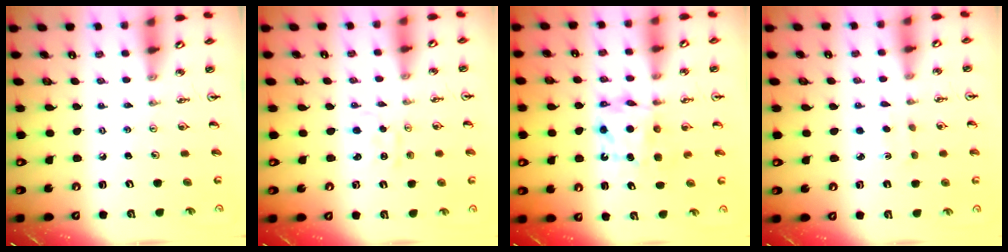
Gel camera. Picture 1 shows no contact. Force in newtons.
{"total": 1.4, "press": 1.4, "slide": 0.3}
{"total": 6.8, "press": 6.8, "slide": 0.2}
{"total": 1.8, "press": 1.7, "slide": 0.5}